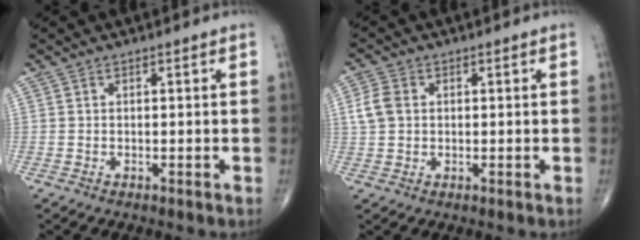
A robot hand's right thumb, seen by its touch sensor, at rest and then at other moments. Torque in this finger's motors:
{"motor_torque": [-0.29, 0.35, 0.23, -0.14, 0.08]}